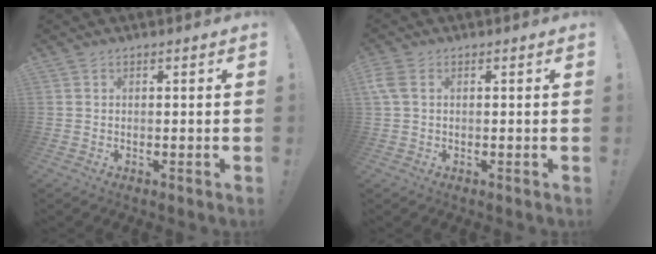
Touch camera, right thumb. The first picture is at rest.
{"total": 3.8, "force": [1.0, 2.3, 2.8], "torque": [-0.076, 0.005, 0.019]}